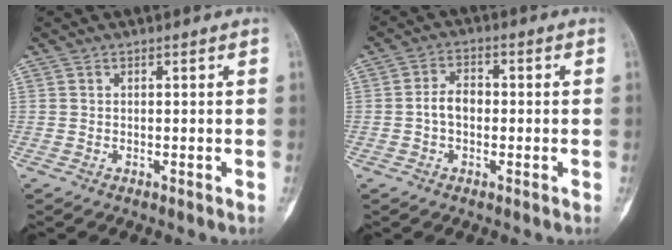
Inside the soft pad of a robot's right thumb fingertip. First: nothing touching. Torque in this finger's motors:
{"motor_torque": [0.68, 0.53, 0.36, -0.49, 0.02]}